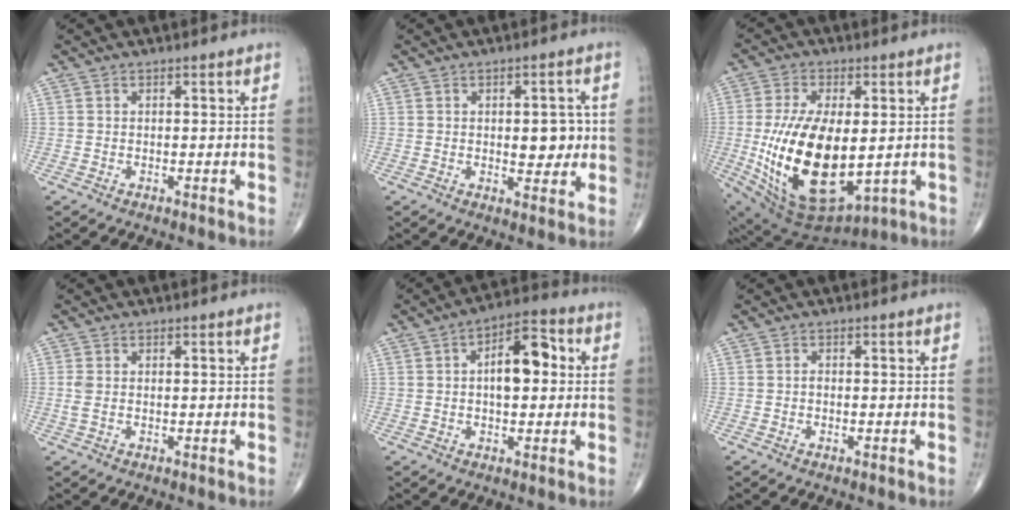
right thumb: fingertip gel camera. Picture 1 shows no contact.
{"total": 6.8, "force": [0.4, 3.3, 6.0], "torque": [-0.058, -0.005, 0.009]}
{"total": 22.3, "force": [-1.8, 11.4, 19.1], "torque": [-0.367, -0.024, -0.002]}
{"total": 1.8, "force": [0.2, 1.0, 1.5], "torque": [-0.049, 0.006, 0.004]}
{"total": 10.3, "force": [1.2, 5.2, 8.8], "torque": [-0.120, 0.021, 0.011]}
{"total": 0.6, "force": [-0.2, 0.3, 0.5], "torque": [-0.007, 0.000, -0.005]}